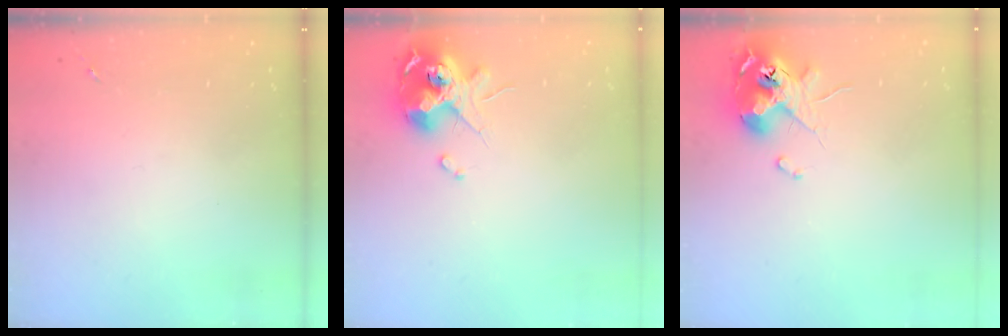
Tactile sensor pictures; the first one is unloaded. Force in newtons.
{"total": 13.2, "press": 13.1, "slide": 1.8}
{"total": 11.9, "press": 11.8, "slide": 1.2}